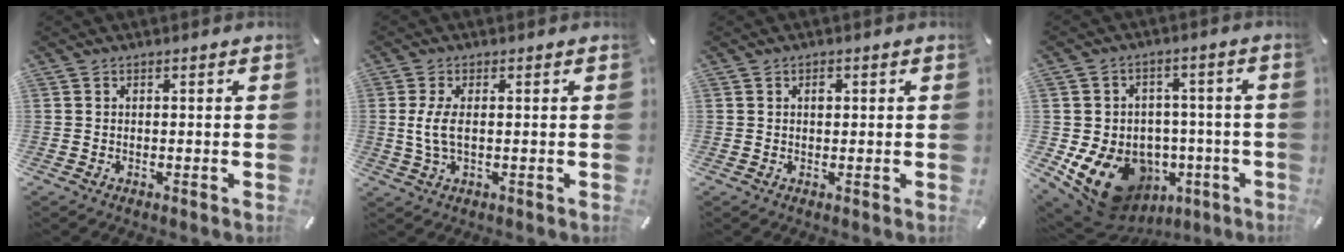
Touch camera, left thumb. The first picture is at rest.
{"total": 5.6, "force": [0.3, 2.3, 5.1], "torque": [-0.115, -0.002, -0.001]}
{"total": 1.2, "force": [0.3, 0.9, 0.8], "torque": [-0.001, -0.001, 0.001]}
{"total": 16.1, "force": [-6.2, 12.1, 8.6], "torque": [-0.151, 0.027, -0.088]}